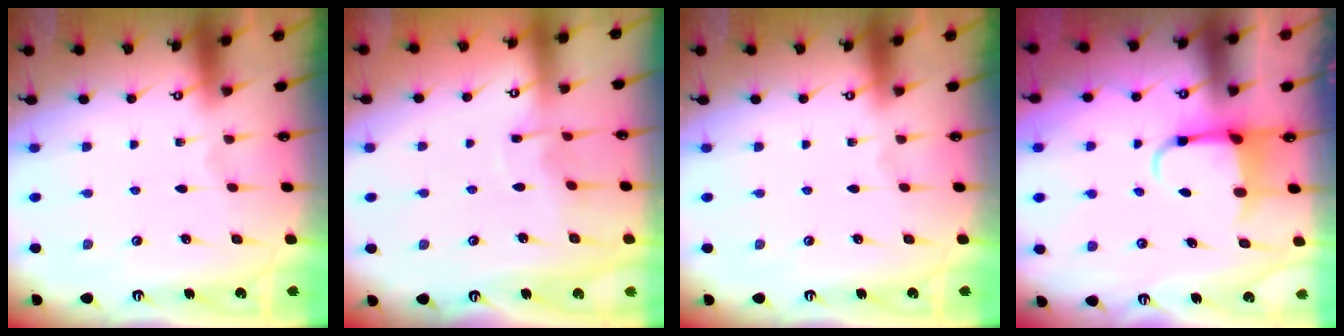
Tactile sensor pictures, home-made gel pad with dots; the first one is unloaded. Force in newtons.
{"total": 3.7, "press": 3.7, "slide": 0.4}
{"total": 0.0}
{"total": 4.0, "press": 3.8, "slide": 0.9}